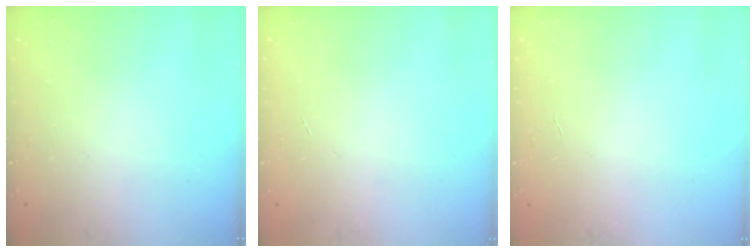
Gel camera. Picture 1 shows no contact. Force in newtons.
{"total": 0.0}
{"total": 0.0}